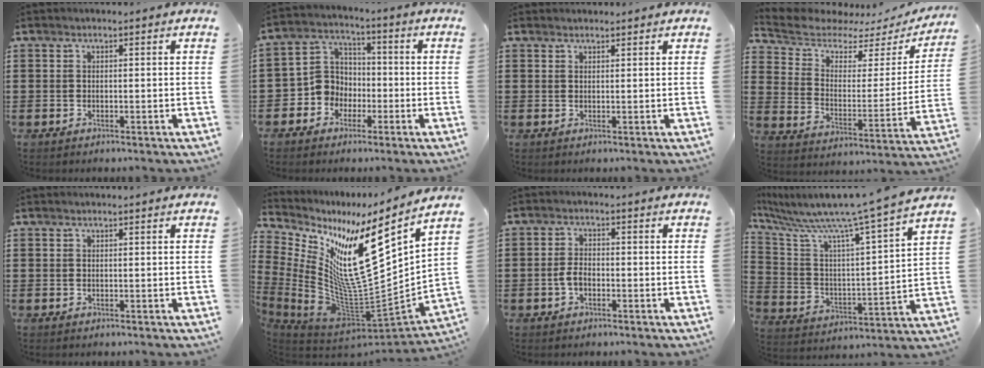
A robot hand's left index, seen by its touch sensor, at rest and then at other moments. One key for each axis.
{"total": 6.4, "fx": -2.2, "fy": 5.7, "fz": 1.7, "tx": -0.070, "ty": 0.007, "tz": -0.048}
{"total": 1.0, "fx": 0.9, "fy": 0.1, "fz": 0.1, "tx": -0.004, "ty": -0.001, "tz": 0.019}
{"total": 5.0, "fx": 4.3, "fy": 2.2, "fz": 1.2, "tx": -0.059, "ty": -0.034, "tz": 0.068}
{"total": 0.0}
{"total": 14.2, "fx": 5.2, "fy": 4.2, "fz": 12.5, "tx": -0.217, "ty": -0.065, "tz": 0.075}
{"total": 2.9, "fx": -0.9, "fy": 1.5, "fz": 2.3, "tx": -0.059, "ty": -0.002, "tz": -0.021}
{"total": 8.9, "fx": 7.9, "fy": -1.0, "fz": 4.0, "tx": -0.116, "ty": -0.075, "tz": 0.119}